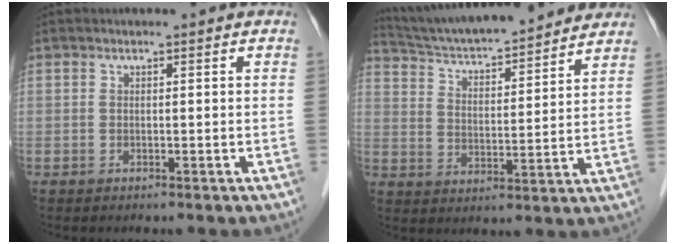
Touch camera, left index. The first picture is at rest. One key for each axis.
{"total": 20.4, "fx": 18.5, "fy": 2.7, "fz": 8.2, "tx": -0.132, "ty": 0.023, "tz": 0.273}